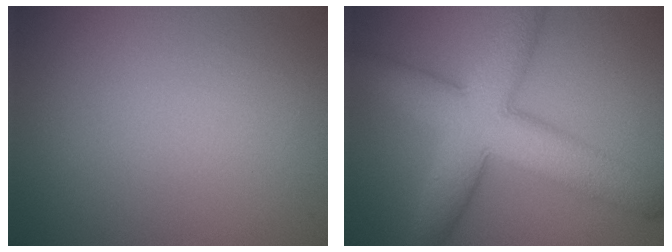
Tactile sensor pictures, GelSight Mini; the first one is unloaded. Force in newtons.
{"total": 8.8, "press": 8.8, "slide": 0.2}